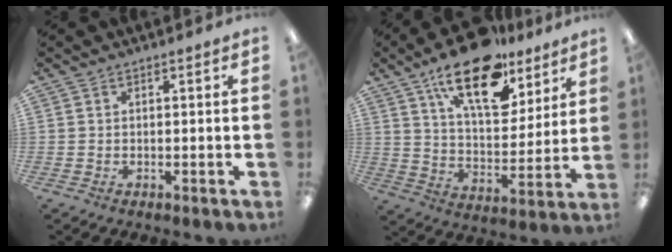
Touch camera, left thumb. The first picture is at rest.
{"total": 20.5, "force": [13.5, 9.1, 12.4], "torque": [-0.198, -0.069, 0.230]}